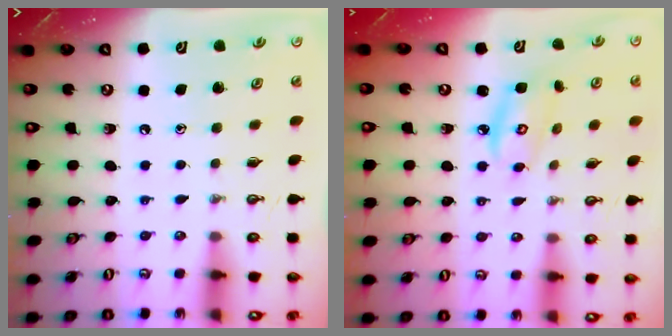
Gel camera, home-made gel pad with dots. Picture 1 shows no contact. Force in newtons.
{"total": 5.6, "press": 5.6, "slide": 0.3}